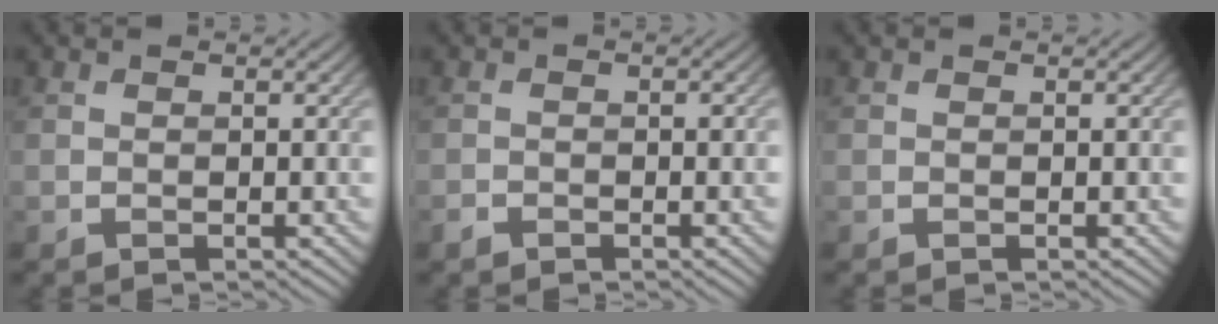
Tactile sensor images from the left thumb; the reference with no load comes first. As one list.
[{"total": 1.5, "force": [-1.0, 0.7, 0.9], "torque": [-0.018, 0.000, -0.018]}, {"total": 0.0}]